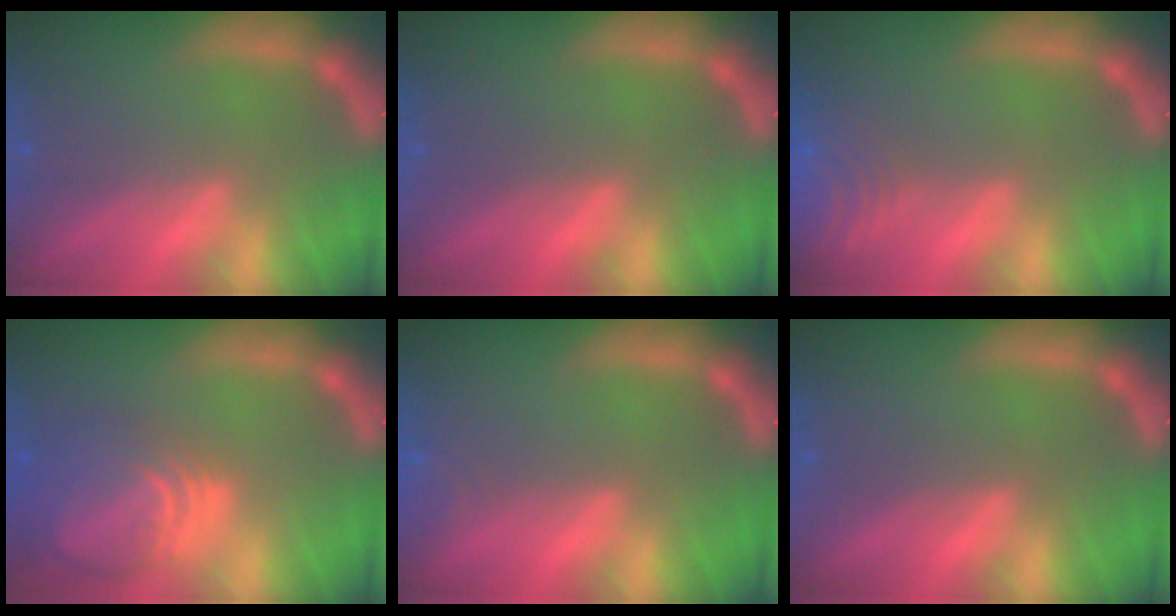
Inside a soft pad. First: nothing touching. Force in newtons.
{"total": 0.0}
{"total": 8.5}
{"total": 8.5}
{"total": 1.4}
{"total": 0.0}